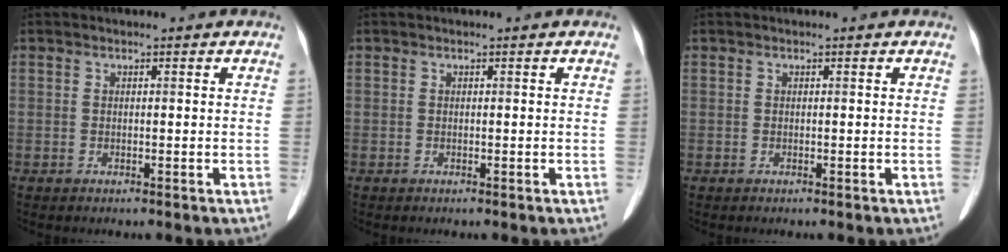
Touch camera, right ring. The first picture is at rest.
{"total": 0.0}
{"total": 0.0}